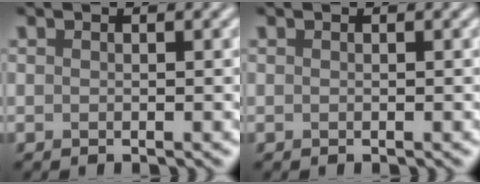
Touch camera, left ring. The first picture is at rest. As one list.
[{"total": 0.0}]